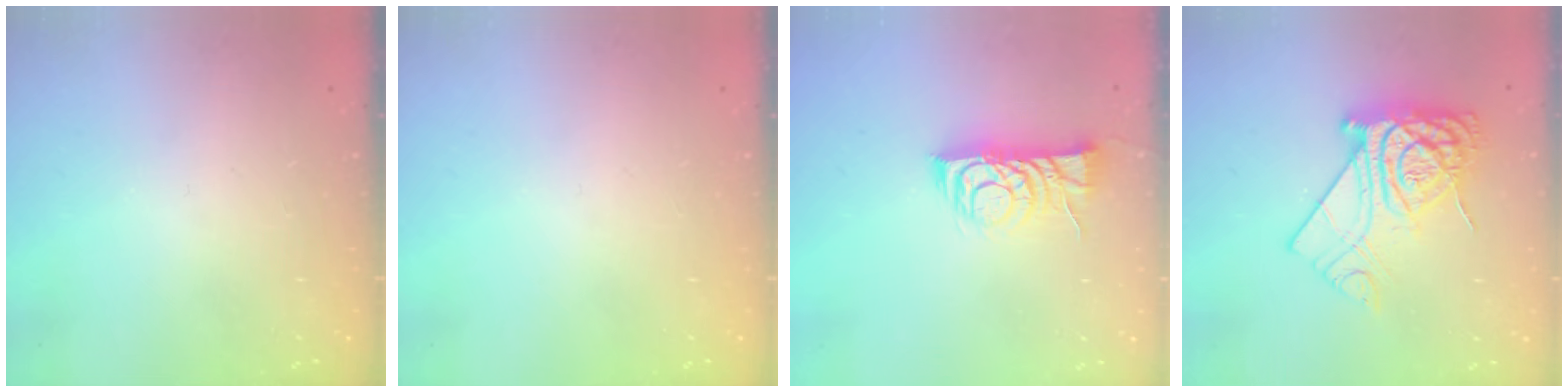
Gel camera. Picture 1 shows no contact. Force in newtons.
{"total": 0.0}
{"total": 9.2, "press": 9.2, "slide": 0.3}
{"total": 14.7, "press": 14.7, "slide": 1.5}